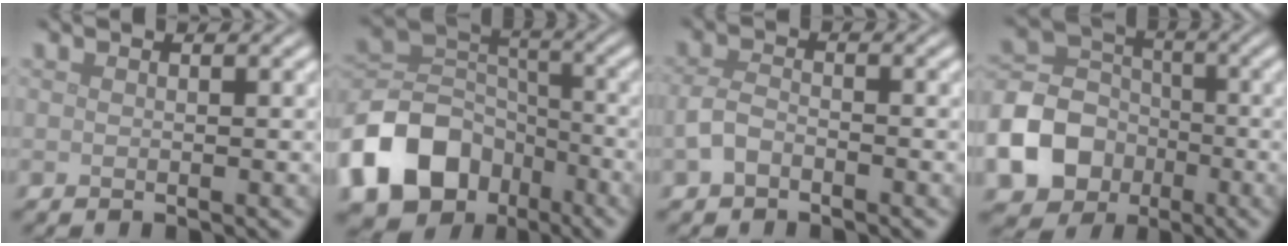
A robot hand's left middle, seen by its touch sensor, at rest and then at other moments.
{"total": 11.8, "force": [-5.9, 8.4, 5.8], "torque": [-0.128, -0.003, -0.118]}
{"total": 2.0, "force": [-1.0, 1.2, 1.3], "torque": [-0.031, 0.005, -0.026]}
{"total": 8.5, "force": [-3.2, 7.0, 3.7], "torque": [-0.083, -0.003, -0.073]}